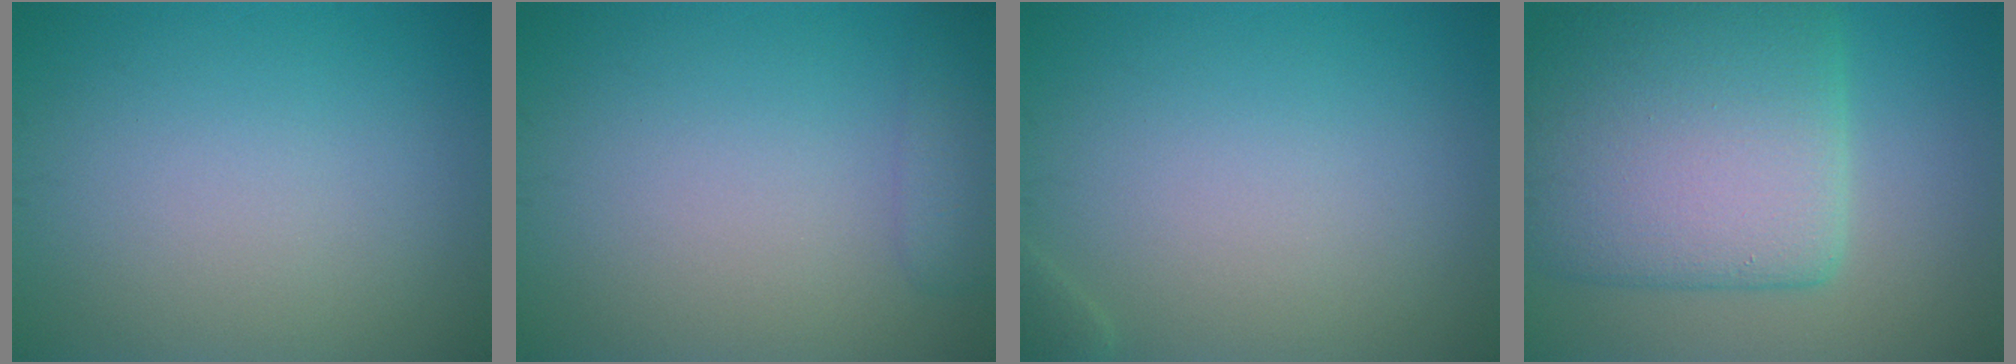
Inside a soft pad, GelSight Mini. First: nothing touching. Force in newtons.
{"total": 1.9, "press": 1.9, "slide": 0.1}
{"total": 0.7, "press": 0.7, "slide": 0.0}
{"total": 10.8, "press": 10.7, "slide": 0.7}